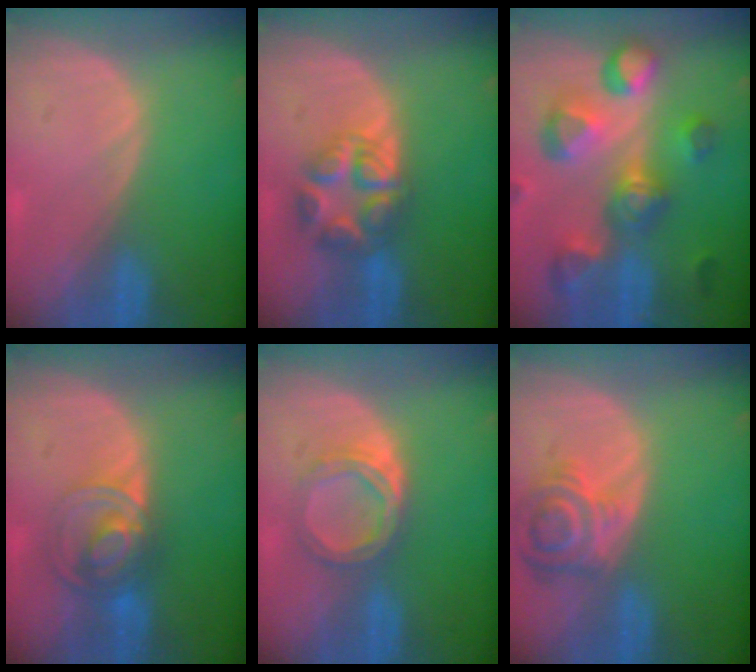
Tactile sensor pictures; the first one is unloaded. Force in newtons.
{"total": 6.5, "press": 6.5, "slide": 0.1}
{"total": 11.2, "press": 10.0, "slide": 5.0}
{"total": 7.5, "press": 6.1, "slide": 4.3}
{"total": 5.0, "press": 4.7, "slide": 1.6}
{"total": 6.8, "press": 6.5, "slide": 2.0}